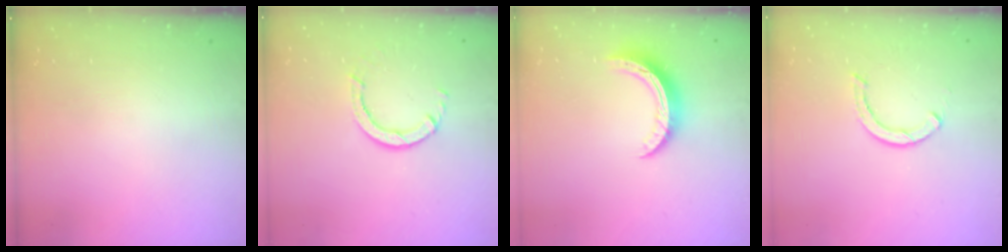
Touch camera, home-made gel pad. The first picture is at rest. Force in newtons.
{"total": 3.0, "press": 3.0, "slide": 0.4}
{"total": 9.9, "press": 9.9, "slide": 0.5}
{"total": 2.4, "press": 2.4, "slide": 0.0}